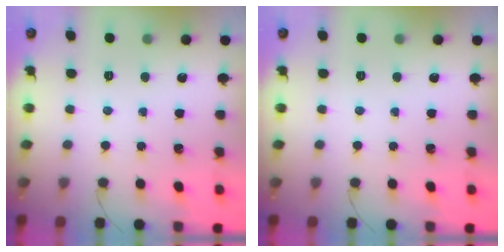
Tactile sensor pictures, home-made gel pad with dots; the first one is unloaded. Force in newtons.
{"total": 0.0}